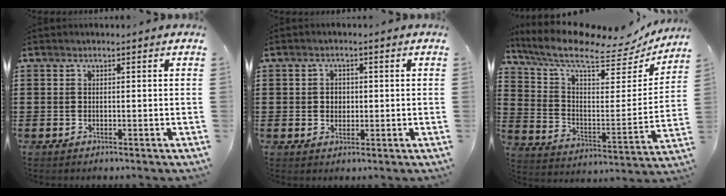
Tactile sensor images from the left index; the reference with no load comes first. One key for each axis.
{"total": 2.0, "fx": 0.3, "fy": 1.8, "fz": 1.0, "tx": -0.025, "ty": 0.009, "tz": 0.002}
{"total": 10.7, "fx": 8.4, "fy": 2.5, "fz": 6.1, "tx": -0.142, "ty": -0.053, "tz": 0.140}